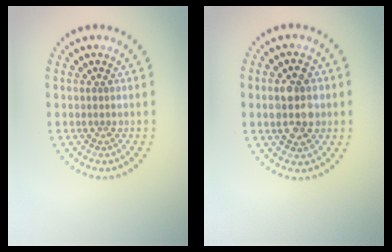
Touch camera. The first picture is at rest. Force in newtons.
{"total": 4.4, "press": 4.4, "slide": 0.1}